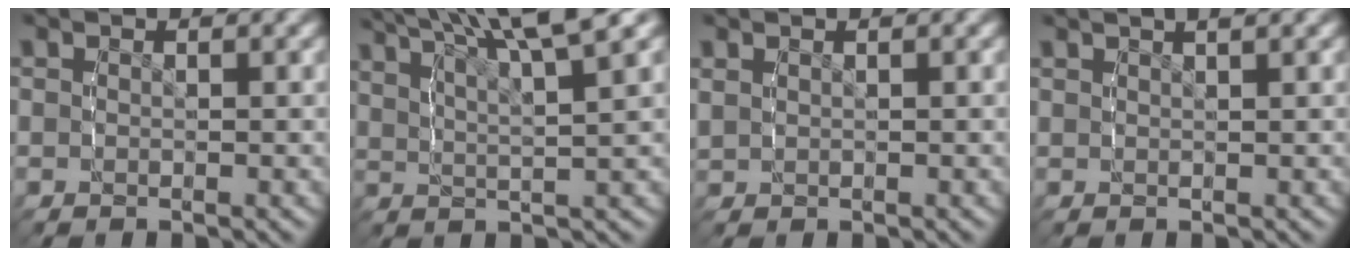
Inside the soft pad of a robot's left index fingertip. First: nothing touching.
{"total": 7.1, "force": [4.9, 1.9, 4.7], "torque": [-0.070, 0.016, 0.069]}
{"total": 1.1, "force": [0.6, 0.9, 0.4], "torque": [-0.012, 0.004, 0.014]}
{"total": 2.7, "force": [2.1, 0.4, 1.6], "torque": [-0.019, 0.010, 0.034]}